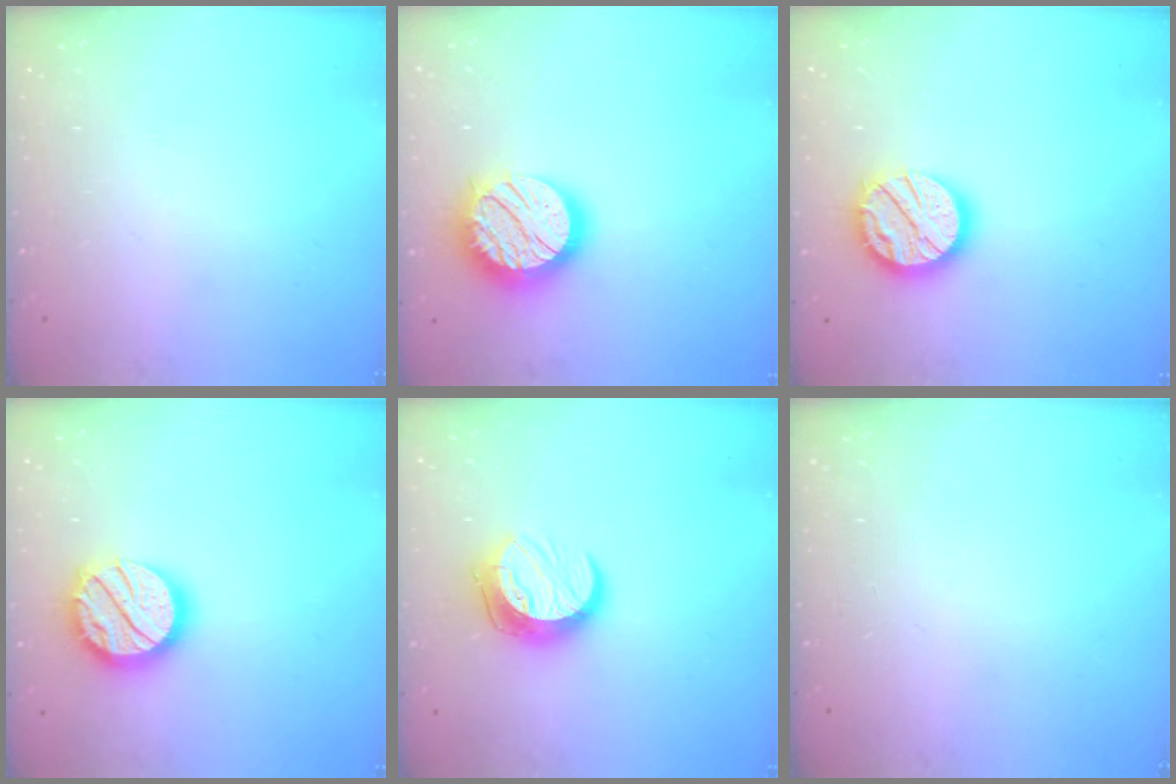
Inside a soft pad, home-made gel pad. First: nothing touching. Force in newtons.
{"total": 17.2, "press": 17.2, "slide": 1.0}
{"total": 15.6, "press": 15.5, "slide": 1.3}
{"total": 17.7, "press": 17.6, "slide": 1.4}
{"total": 11.1, "press": 11.1, "slide": 1.0}
{"total": 0.0}